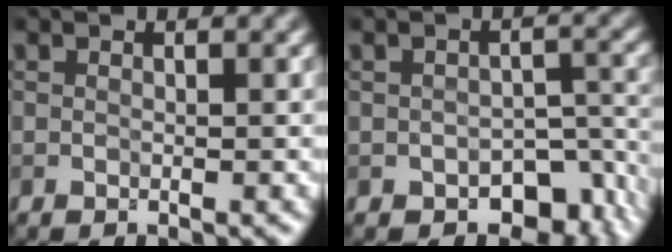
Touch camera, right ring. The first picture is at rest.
{"total": 6.4, "force": [-3.6, 3.8, 3.7], "torque": [-0.032, -0.023, -0.041]}